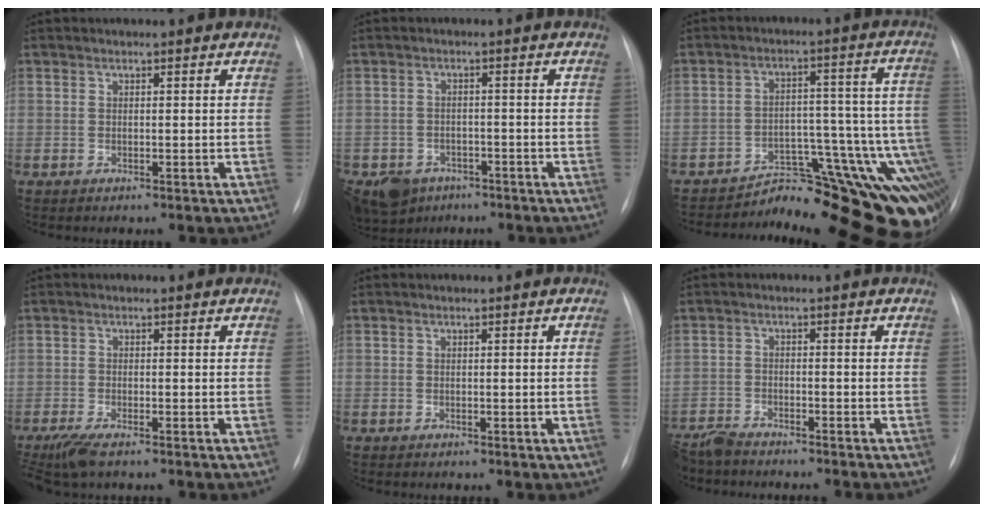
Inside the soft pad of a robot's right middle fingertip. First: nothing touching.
{"total": 7.0, "force": [-4.8, 4.9, 1.5], "torque": [-0.028, 0.005, -0.070]}
{"total": 18.7, "force": [-14.3, 4.5, 11.2], "torque": [-0.027, 0.048, -0.171]}
{"total": 4.5, "force": [-3.3, 0.9, 2.9], "torque": [-0.063, -0.014, -0.057]}
{"total": 0.8, "force": [-0.2, -0.2, 0.8], "torque": [-0.012, 0.001, -0.002]}
{"total": 5.8, "force": [-5.6, 0.8, 1.4], "torque": [-0.019, -0.017, -0.097]}